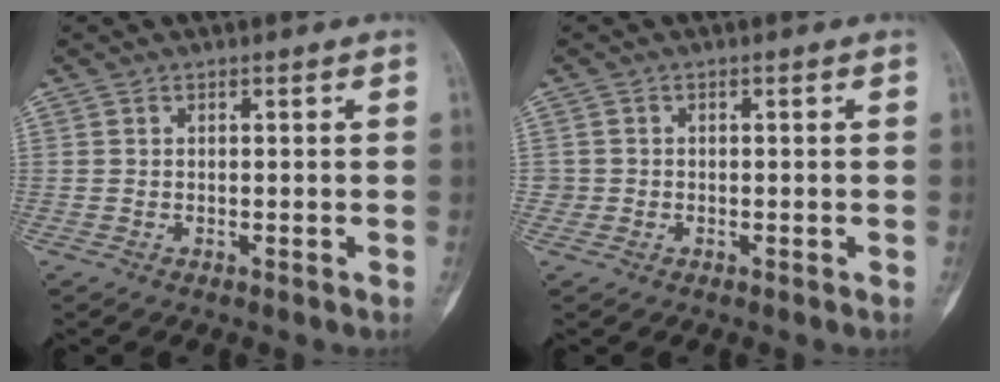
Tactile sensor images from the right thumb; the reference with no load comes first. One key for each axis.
{"total": 1.2, "fx": -0.3, "fy": 1.2, "fz": -0.1, "tx": 0.008, "ty": 0.006, "tz": -0.009}